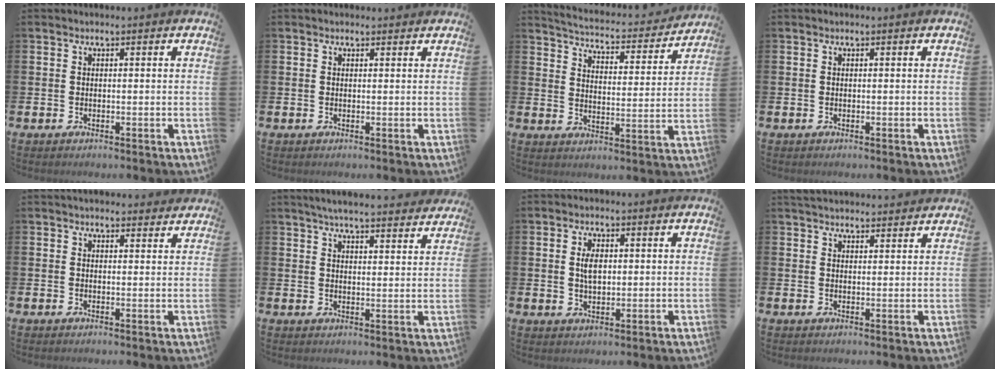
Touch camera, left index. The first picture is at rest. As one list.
[{"total": 0.6, "force": [0.5, 0.3, 0.1], "torque": [0.008, 0.000, 0.006]}, {"total": 4.7, "force": [4.6, 0.5, 0.7], "torque": [-0.039, -0.039, 0.074]}, {"total": 0.0}, {"total": 2.3, "force": [2.2, 0.5, 0.1], "torque": [0.005, -0.010, 0.038]}, {"total": 5.1, "force": [5.0, 0.2, 1.2], "torque": [-0.035, -0.024, 0.089]}, {"total": 3.3, "force": [0.8, 1.8, 2.6], "torque": [-0.038, 0.002, 0.008]}, {"total": 3.2, "force": [3.1, 0.5, 0.2], "torque": [-0.007, -0.013, 0.058]}]